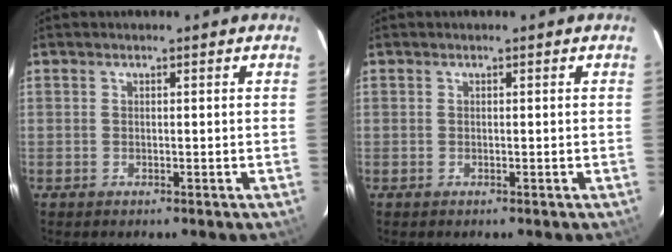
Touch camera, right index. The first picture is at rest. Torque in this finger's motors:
{"motor_torque": [0.01, 0.00, 0.01, 0.00]}